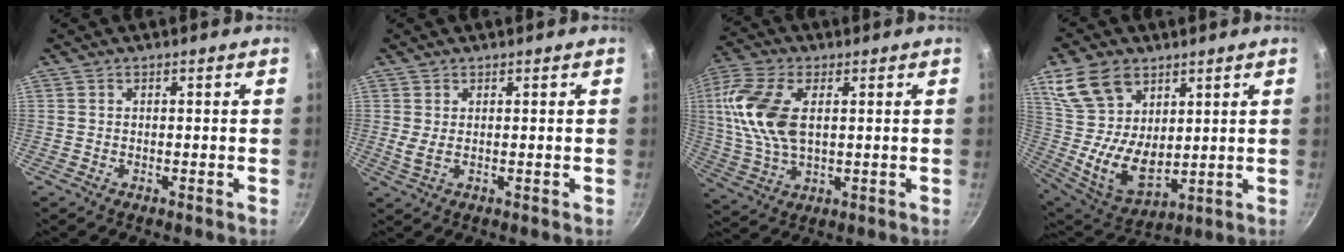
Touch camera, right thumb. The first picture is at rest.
{"total": 1.9, "force": [0.6, 0.5, 1.8], "torque": [-0.037, -0.008, 0.014]}
{"total": 14.0, "force": [2.7, 7.7, 11.4], "torque": [-0.229, 0.000, 0.047]}
{"total": 16.4, "force": [7.8, 10.5, 9.8], "torque": [-0.175, -0.040, 0.168]}